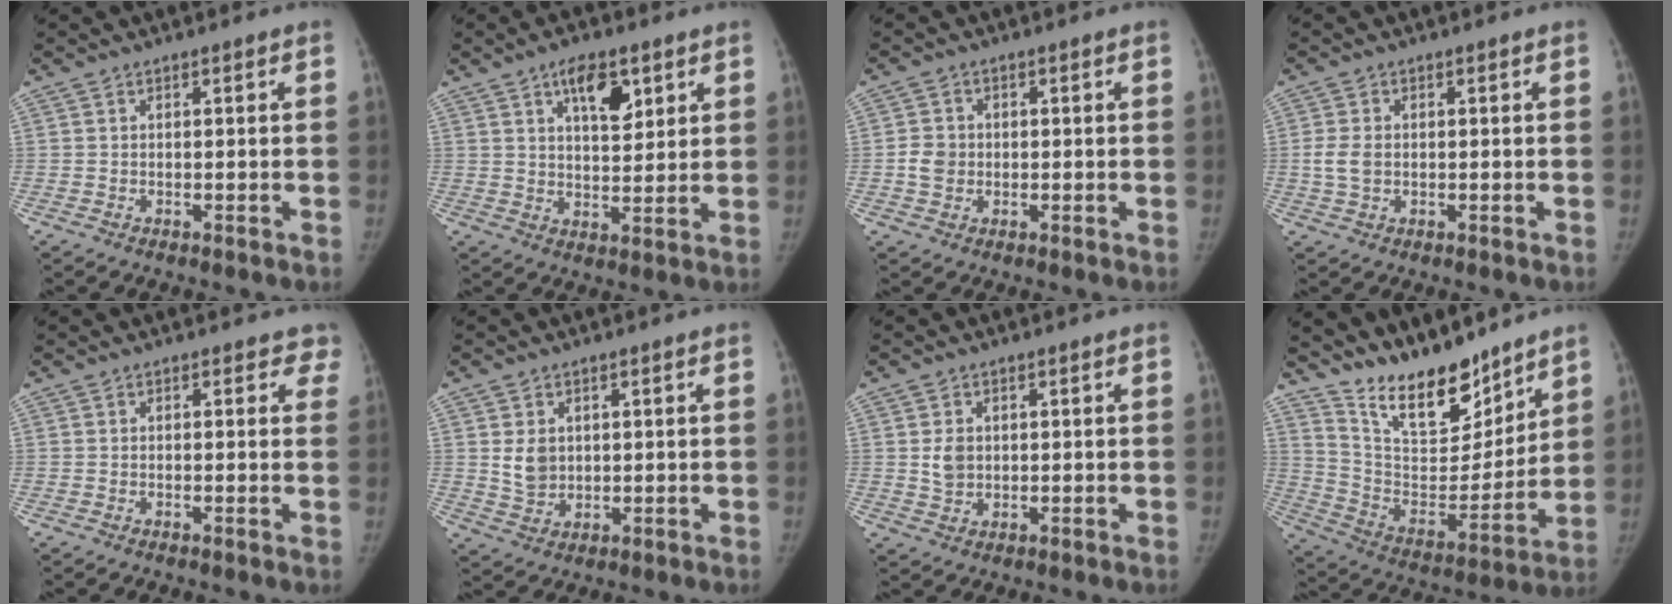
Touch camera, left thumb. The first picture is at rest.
{"total": 8.1, "force": [4.2, 3.9, 5.8], "torque": [-0.061, -0.029, 0.066]}
{"total": 3.6, "force": [-0.4, 3.3, 1.4], "torque": [-0.011, 0.001, -0.007]}
{"total": 3.5, "force": [-0.1, 2.6, 2.4], "torque": [-0.047, -0.003, 0.000]}
{"total": 3.0, "force": [2.5, 1.7, 0.6], "torque": [0.031, -0.009, 0.007]}
{"total": 4.7, "force": [1.1, 3.8, 2.6], "torque": [-0.025, -0.019, 0.030]}
{"total": 3.4, "force": [0.4, 2.8, 1.9], "torque": [-0.018, -0.010, 0.014]}
{"total": 18.8, "force": [15.5, 6.9, 8.2], "torque": [-0.086, -0.106, 0.274]}